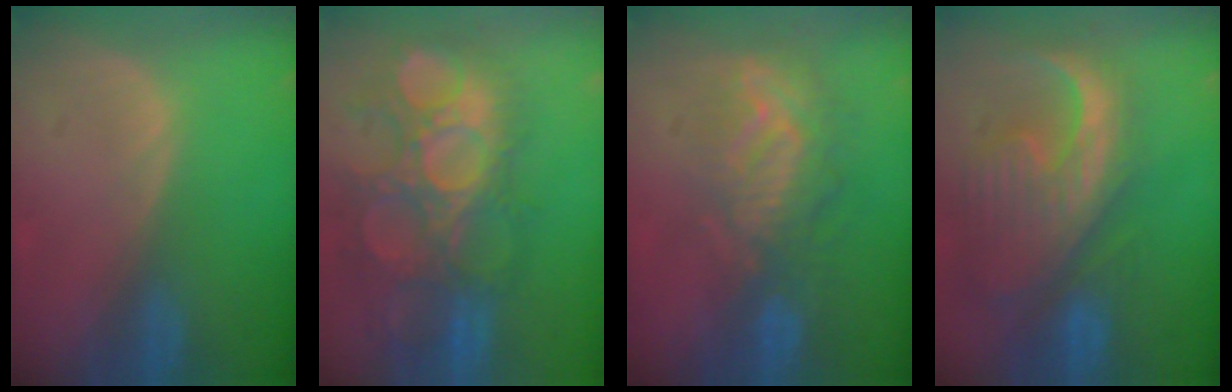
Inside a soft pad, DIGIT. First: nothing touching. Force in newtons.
{"total": 13.3, "press": 12.2, "slide": 5.4}
{"total": 9.2, "press": 8.6, "slide": 3.3}
{"total": 13.0, "press": 11.2, "slide": 6.6}